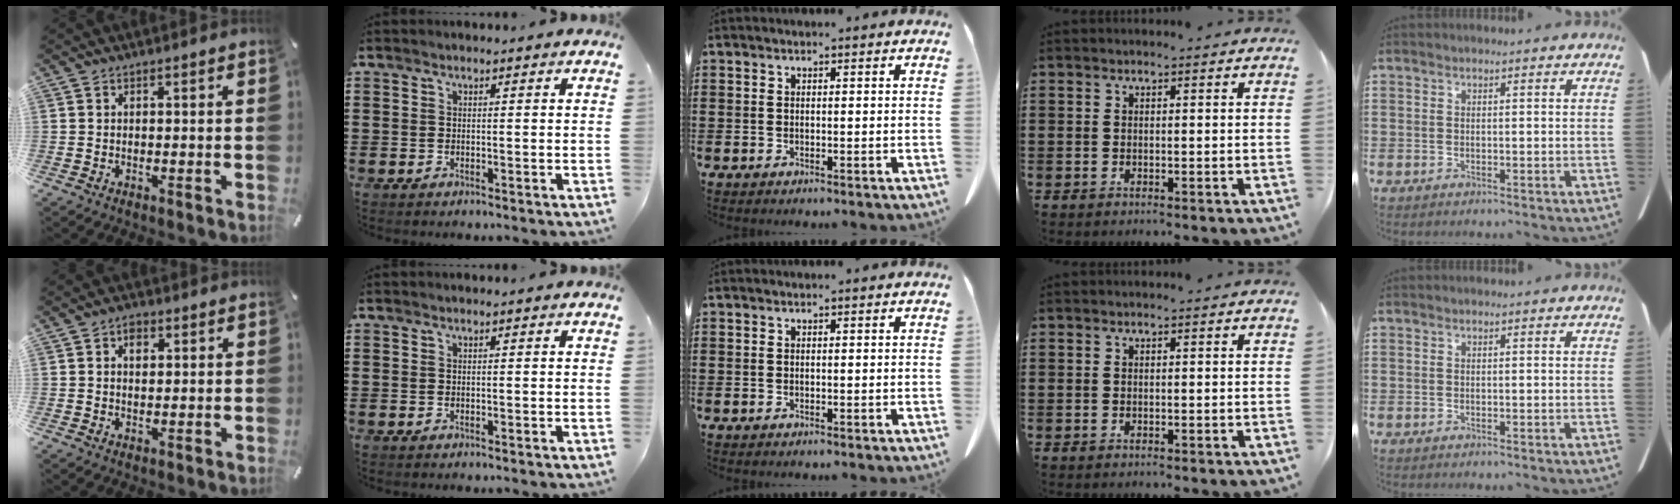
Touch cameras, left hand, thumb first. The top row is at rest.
{"thumb": {"total": 2.7, "force": [0.8, 1.8, 1.8], "torque": [-0.024, 0.001, 0.009]}}